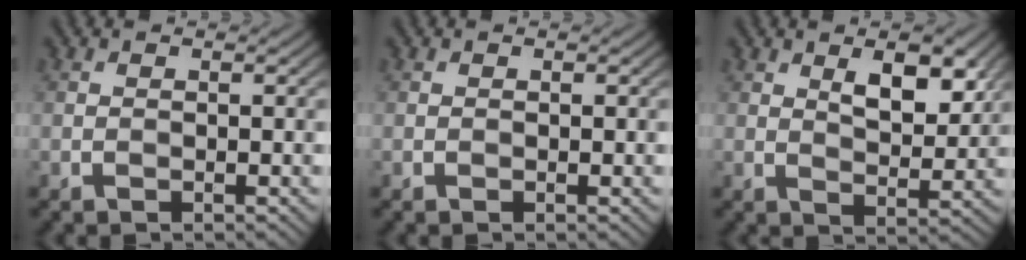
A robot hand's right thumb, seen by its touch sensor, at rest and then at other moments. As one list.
[{"total": 0.0}, {"total": 6.0, "force": [2.9, 2.8, 4.5], "torque": [-0.074, -0.007, 0.046]}]